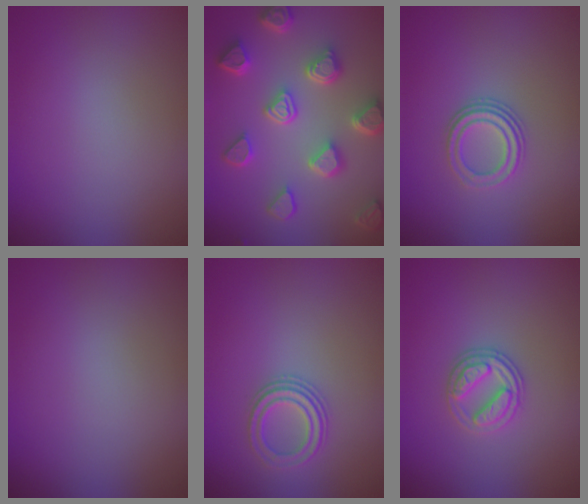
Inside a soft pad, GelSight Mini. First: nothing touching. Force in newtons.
{"total": 6.6, "press": 5.2, "slide": 3.9}
{"total": 3.0, "press": 2.3, "slide": 1.9}
{"total": 0.0}
{"total": 2.6, "press": 2.3, "slide": 1.2}
{"total": 2.9, "press": 2.8, "slide": 0.9}